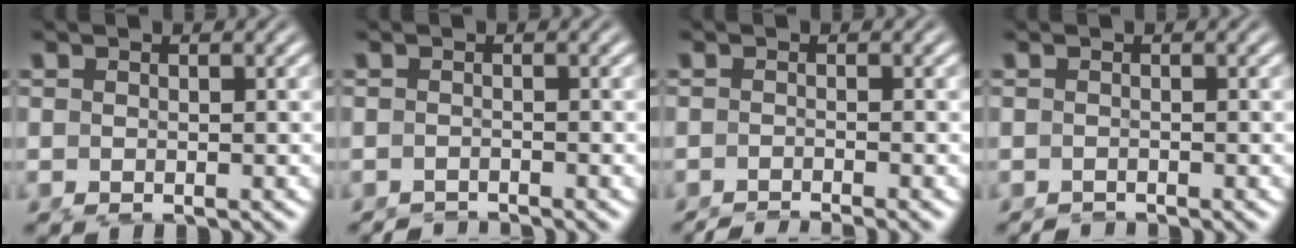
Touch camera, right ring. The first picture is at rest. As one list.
[{"total": 2.2, "force": [-2.1, -0.3, 0.0], "torque": [0.000, -0.015, -0.029]}, {"total": 5.4, "force": [-5.0, 0.8, 1.7], "torque": [-0.016, -0.017, -0.072]}, {"total": 1.6, "force": [-1.6, -0.3, 0.2], "torque": [0.000, -0.014, -0.019]}]